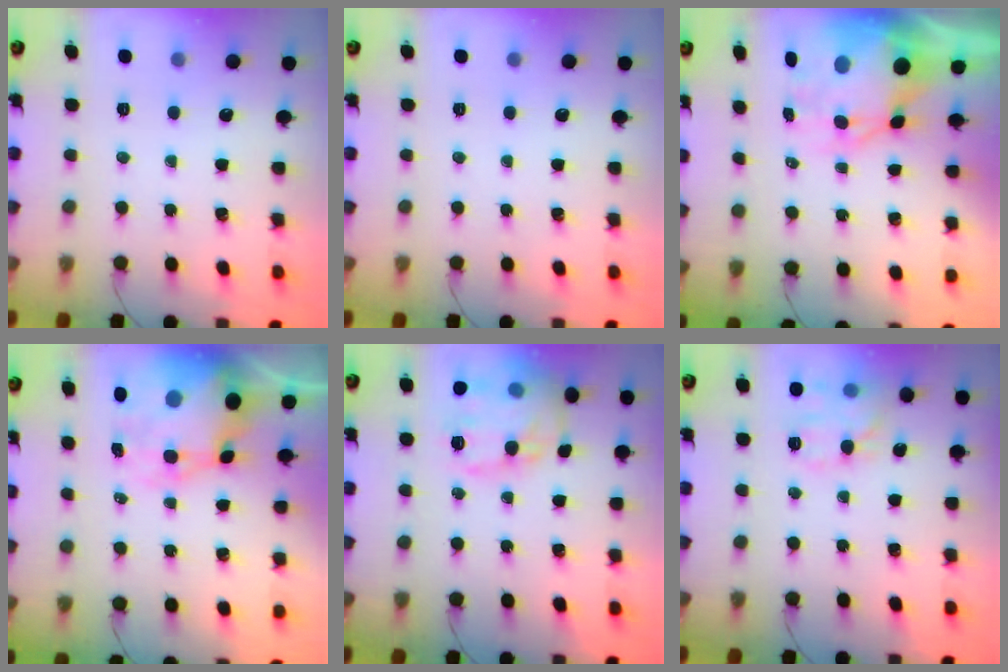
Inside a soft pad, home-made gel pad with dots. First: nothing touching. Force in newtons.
{"total": 0.0}
{"total": 13.0, "press": 12.5, "slide": 3.6}
{"total": 12.0, "press": 11.6, "slide": 3.0}
{"total": 19.4, "press": 19.3, "slide": 1.6}
{"total": 12.1, "press": 12.0, "slide": 0.8}